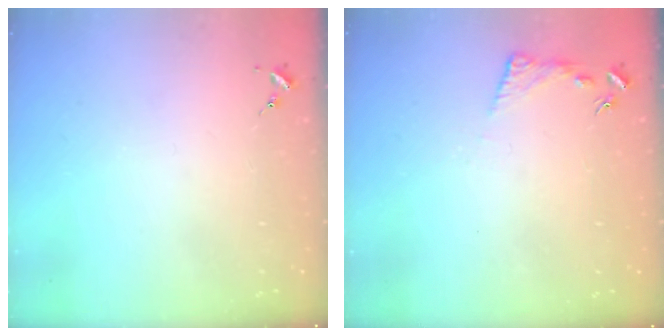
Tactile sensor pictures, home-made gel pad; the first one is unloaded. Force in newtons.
{"total": 6.0, "press": 6.0, "slide": 0.4}